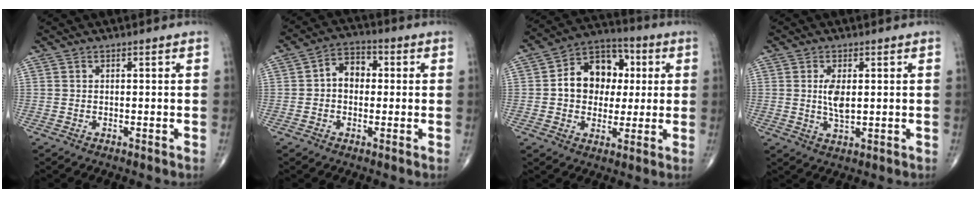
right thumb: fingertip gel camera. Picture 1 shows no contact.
{"total": 6.4, "force": [0.3, 4.7, 4.3], "torque": [-0.050, 0.019, -0.006]}
{"total": 13.8, "force": [1.6, 10.6, 8.6], "torque": [-0.089, 0.018, 0.019]}
{"total": 4.7, "force": [0.7, 2.1, 4.2], "torque": [-0.082, -0.011, 0.014]}